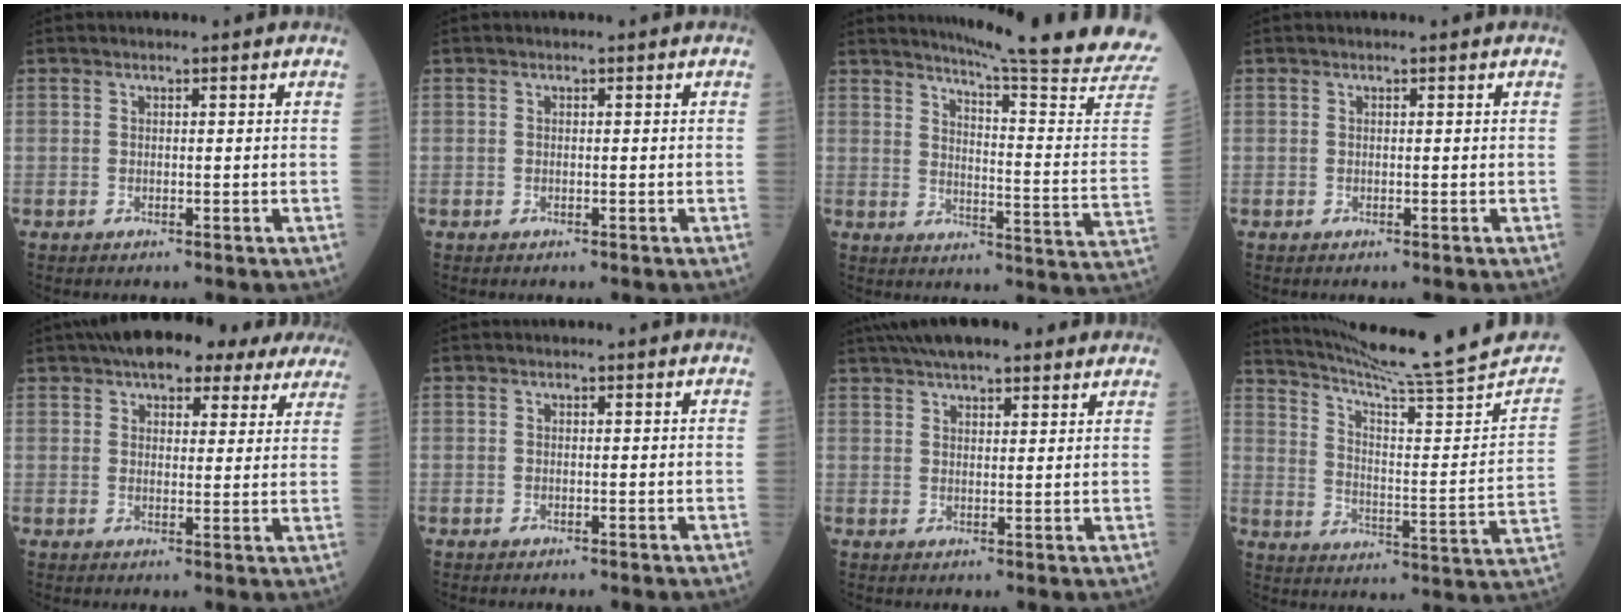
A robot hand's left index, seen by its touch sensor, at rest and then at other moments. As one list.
[{"total": 0.0}, {"total": 23.2, "force": [21.0, -2.7, 9.4], "torque": [-0.146, -0.130, 0.253]}, {"total": 0.0}, {"total": 15.3, "force": [12.4, 5.6, 7.0], "torque": [-0.084, 0.042, 0.148]}, {"total": 0.0}, {"total": 13.0, "force": [10.4, 3.3, 7.1], "torque": [-0.112, 0.046, 0.153]}, {"total": 21.2, "force": [19.2, -2.5, 8.6], "torque": [-0.138, -0.085, 0.264]}]